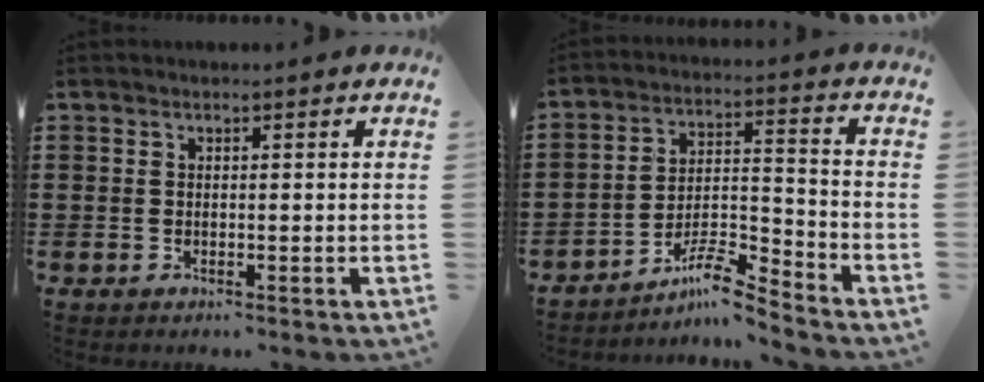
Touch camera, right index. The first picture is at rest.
{"total": 7.9, "force": [-6.7, 1.2, 4.0], "torque": [-0.075, 0.009, -0.129]}